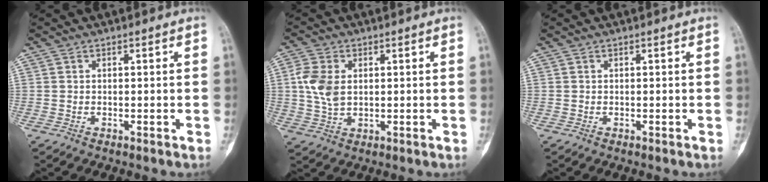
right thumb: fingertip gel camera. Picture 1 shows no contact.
{"total": 6.9, "force": [1.0, 4.5, 5.1], "torque": [-0.107, 0.004, 0.022]}
{"total": 0.0}